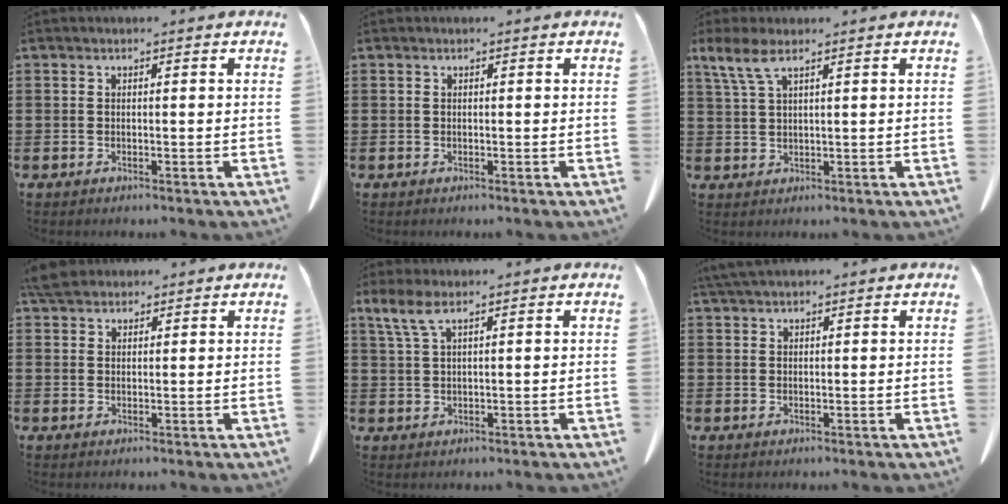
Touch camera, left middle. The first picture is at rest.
{"total": 0.0}
{"total": 4.4, "force": [2.6, 1.0, 3.4], "torque": [-0.082, -0.001, 0.046]}
{"total": 3.8, "force": [3.4, 1.3, 1.3], "torque": [-0.035, 0.002, 0.066]}
{"total": 3.9, "force": [2.3, 0.9, 3.1], "torque": [-0.074, -0.001, 0.040]}
{"total": 2.3, "force": [2.0, 0.4, 1.1], "torque": [-0.026, 0.003, 0.039]}